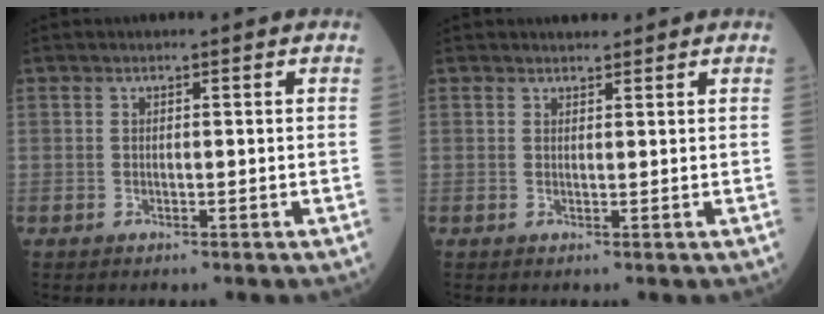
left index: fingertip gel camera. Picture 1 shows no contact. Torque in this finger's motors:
{"motor_torque": [0.37, -0.36, 0.06, 0.02]}